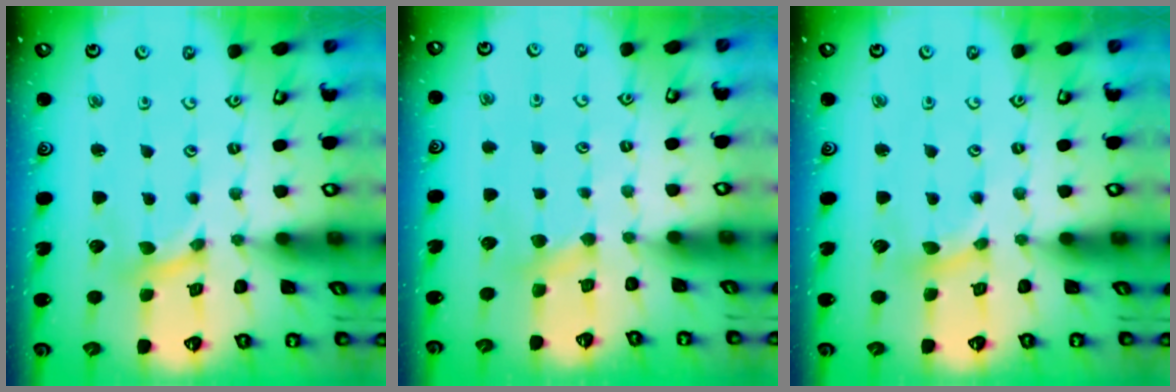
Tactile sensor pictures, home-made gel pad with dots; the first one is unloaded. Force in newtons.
{"total": 3.2, "press": 3.2, "slide": 0.4}
{"total": 2.9, "press": 2.8, "slide": 0.4}